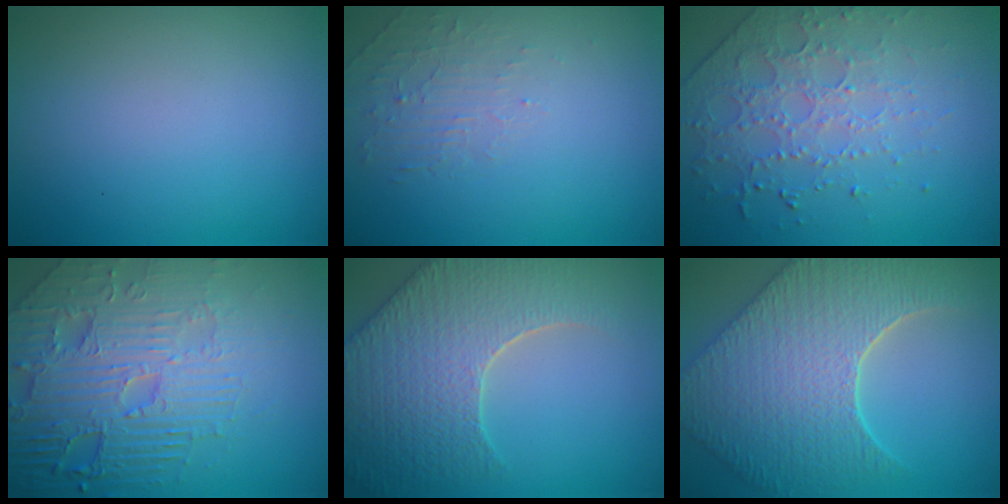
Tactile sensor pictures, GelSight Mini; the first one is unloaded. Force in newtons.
{"total": 1.8, "press": 0.5, "slide": 1.7}
{"total": 4.1, "press": 3.3, "slide": 2.4}
{"total": 8.7, "press": 6.1, "slide": 6.2}
{"total": 8.6, "press": 6.4, "slide": 5.7}
{"total": 9.8, "press": 7.2, "slide": 6.6}